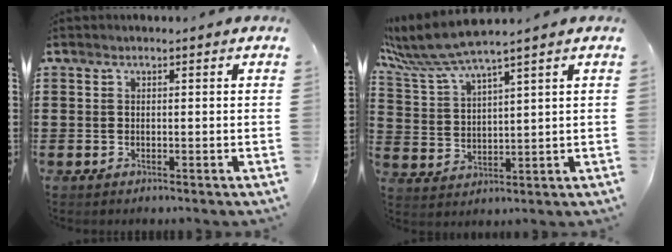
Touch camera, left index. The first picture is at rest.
{"total": 6.7, "force": [5.8, 0.1, 3.5], "torque": [-0.097, -0.028, 0.098]}